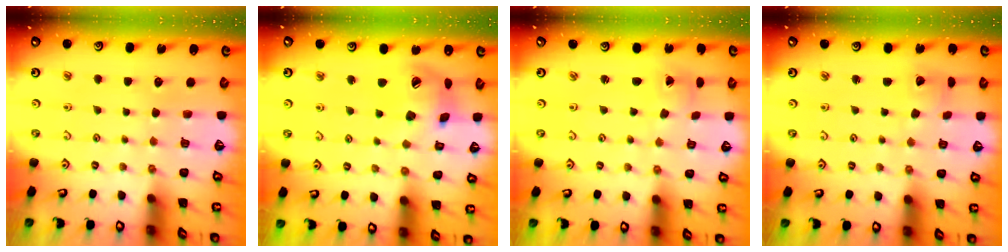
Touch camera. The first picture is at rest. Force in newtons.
{"total": 14.6, "press": 14.4, "slide": 2.2}
{"total": 0.7, "press": 0.7, "slide": 0.1}
{"total": 2.6, "press": 2.6, "slide": 0.3}